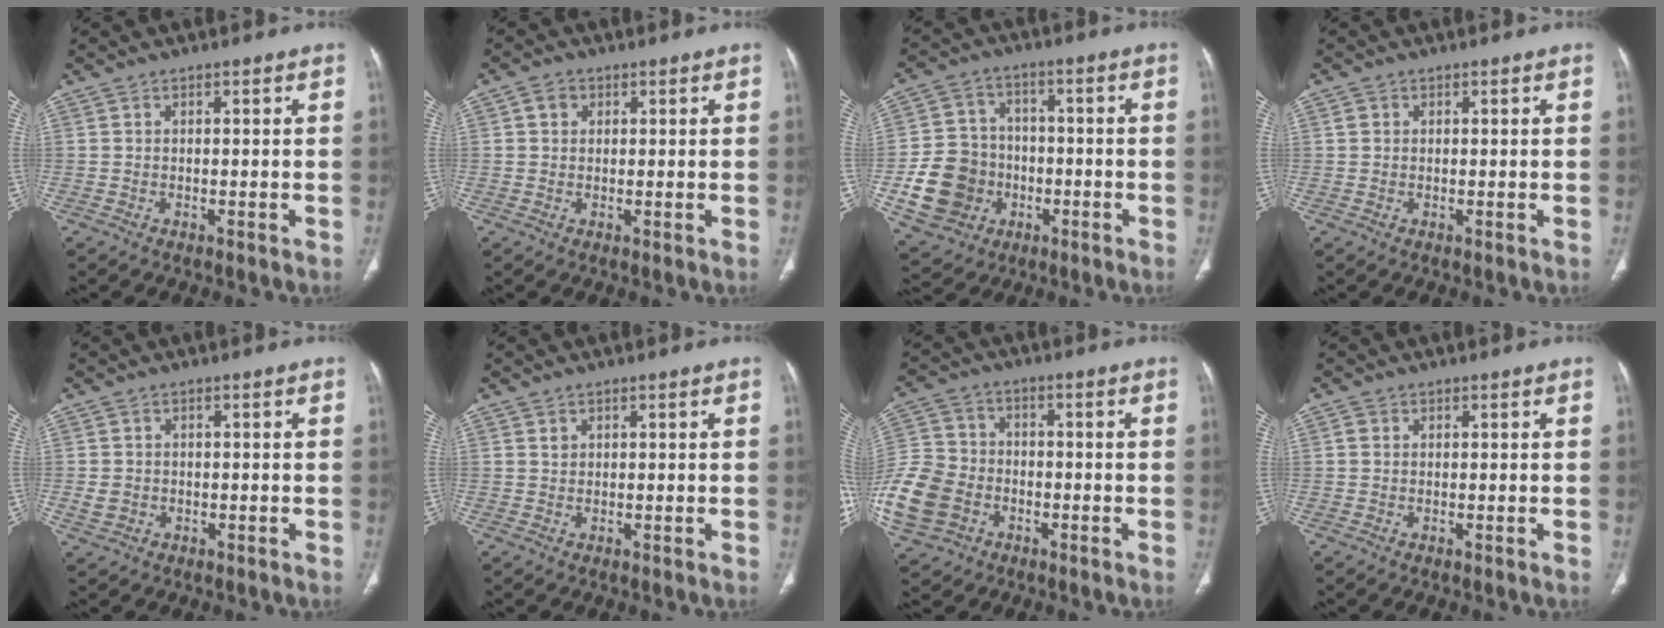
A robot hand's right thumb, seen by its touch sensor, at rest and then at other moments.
{"total": 2.3, "force": [0.7, 2.0, 1.0], "torque": [-0.005, 0.003, 0.009]}
{"total": 13.5, "force": [-3.6, 12.0, 5.2], "torque": [-0.077, 0.023, -0.053]}
{"total": 1.1, "force": [0.2, 1.0, 0.3], "torque": [0.001, 0.004, 0.003]}
{"total": 2.7, "force": [-0.5, 2.3, 1.2], "torque": [-0.020, 0.005, -0.004]}
{"total": 0.9, "force": [0.4, 0.7, 0.2], "torque": [0.004, 0.000, 0.009]}
{"total": 14.6, "force": [-4.9, 11.5, 7.5], "torque": [-0.164, 0.020, -0.090]}
{"total": 0.9, "force": [0.1, 0.8, 0.3], "torque": [0.001, 0.004, -0.001]}